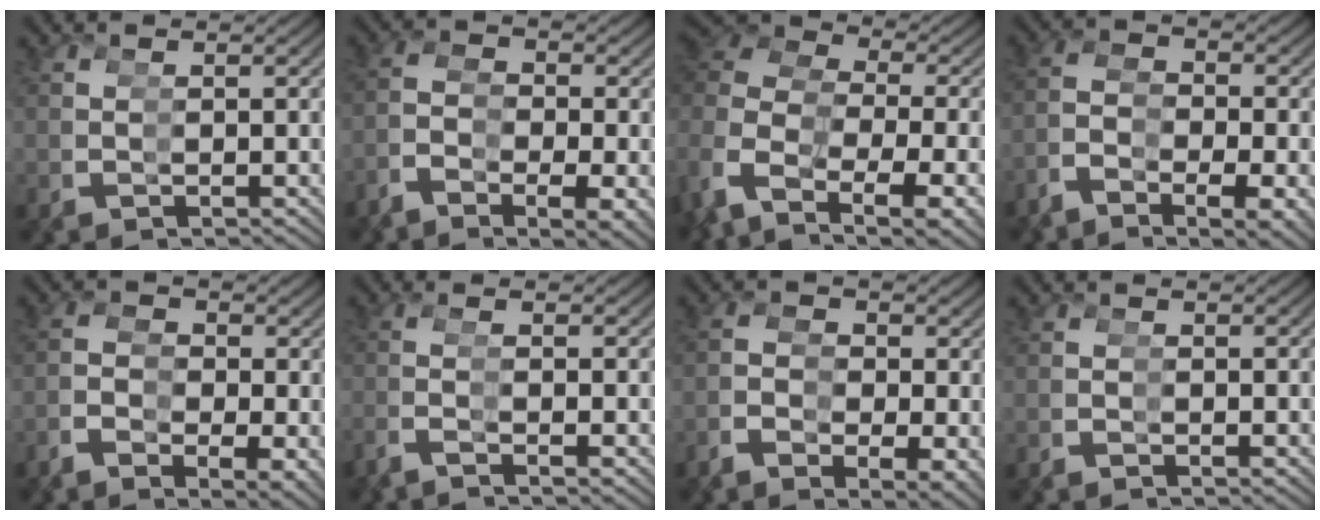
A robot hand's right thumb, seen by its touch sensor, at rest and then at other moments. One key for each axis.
{"total": 4.9, "fx": -0.8, "fy": 3.5, "fz": 3.3, "tx": -0.073, "ty": 0.002, "tz": -0.005}
{"total": 15.6, "fx": 2.6, "fy": 12.4, "fz": 9.0, "tx": -0.174, "ty": 0.021, "tz": 0.025}
{"total": 6.2, "fx": -0.9, "fy": 4.8, "fz": 3.8, "tx": -0.094, "ty": 0.001, "tz": -0.009}
{"total": 2.7, "fx": -0.3, "fy": 1.8, "fz": 2.0, "tx": -0.032, "ty": 0.009, "tz": -0.002}
{"total": 2.1, "fx": -0.8, "fy": 0.1, "fz": 2.0, "tx": -0.044, "ty": 0.013, "tz": -0.008}
{"total": 2.8, "fx": -0.3, "fy": 1.8, "fz": 2.1, "tx": -0.029, "ty": 0.008, "tz": -0.001}
{"total": 0.8, "fx": -0.7, "fy": -0.2, "fz": -0.2, "tx": 0.000, "ty": -0.003, "tz": -0.012}